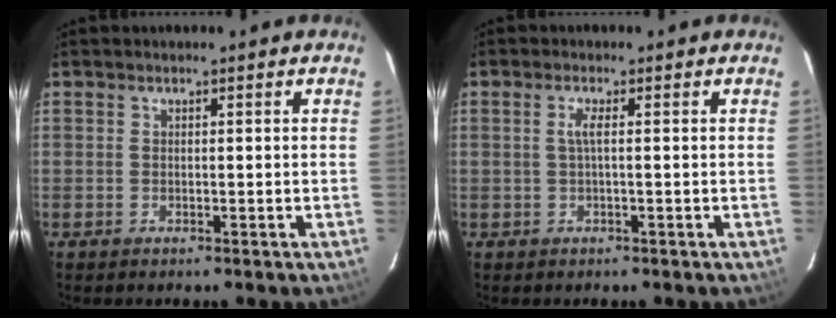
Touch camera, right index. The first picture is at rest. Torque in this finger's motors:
{"motor_torque": [0.26, 0.20, 0.20, 0.04]}